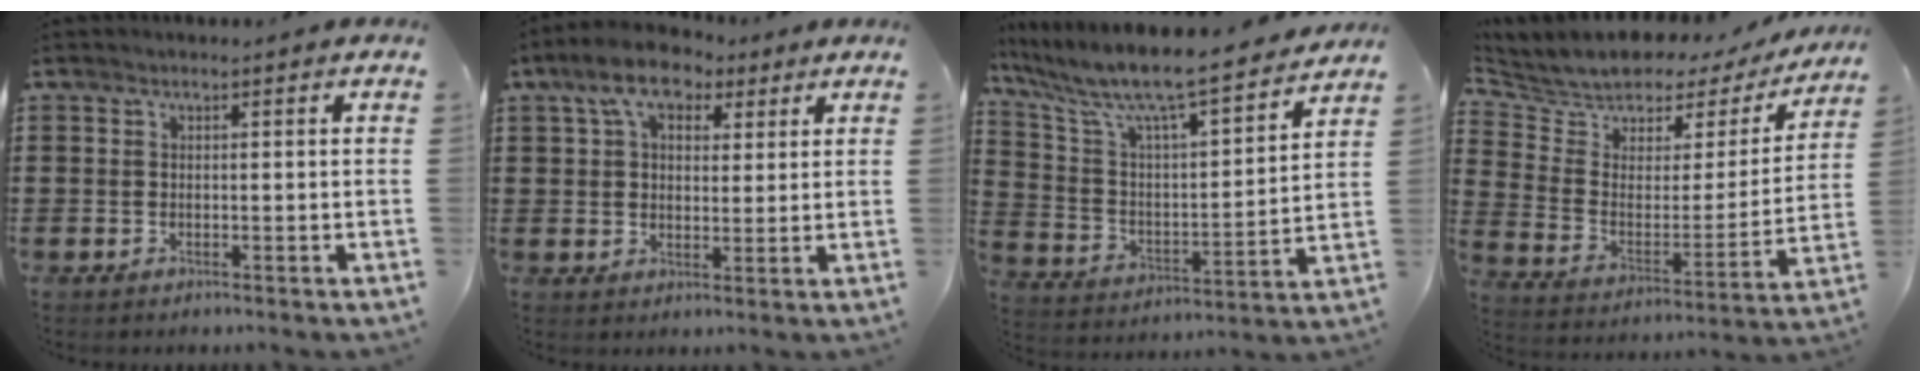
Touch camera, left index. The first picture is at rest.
{"total": 7.4, "force": [4.8, 4.2, 3.8], "torque": [-0.090, 0.008, 0.085]}
{"total": 8.7, "force": [7.5, 0.6, 4.3], "torque": [-0.118, -0.063, 0.120]}
{"total": 5.1, "force": [4.6, 2.1, 0.1], "torque": [-0.041, -0.043, 0.075]}